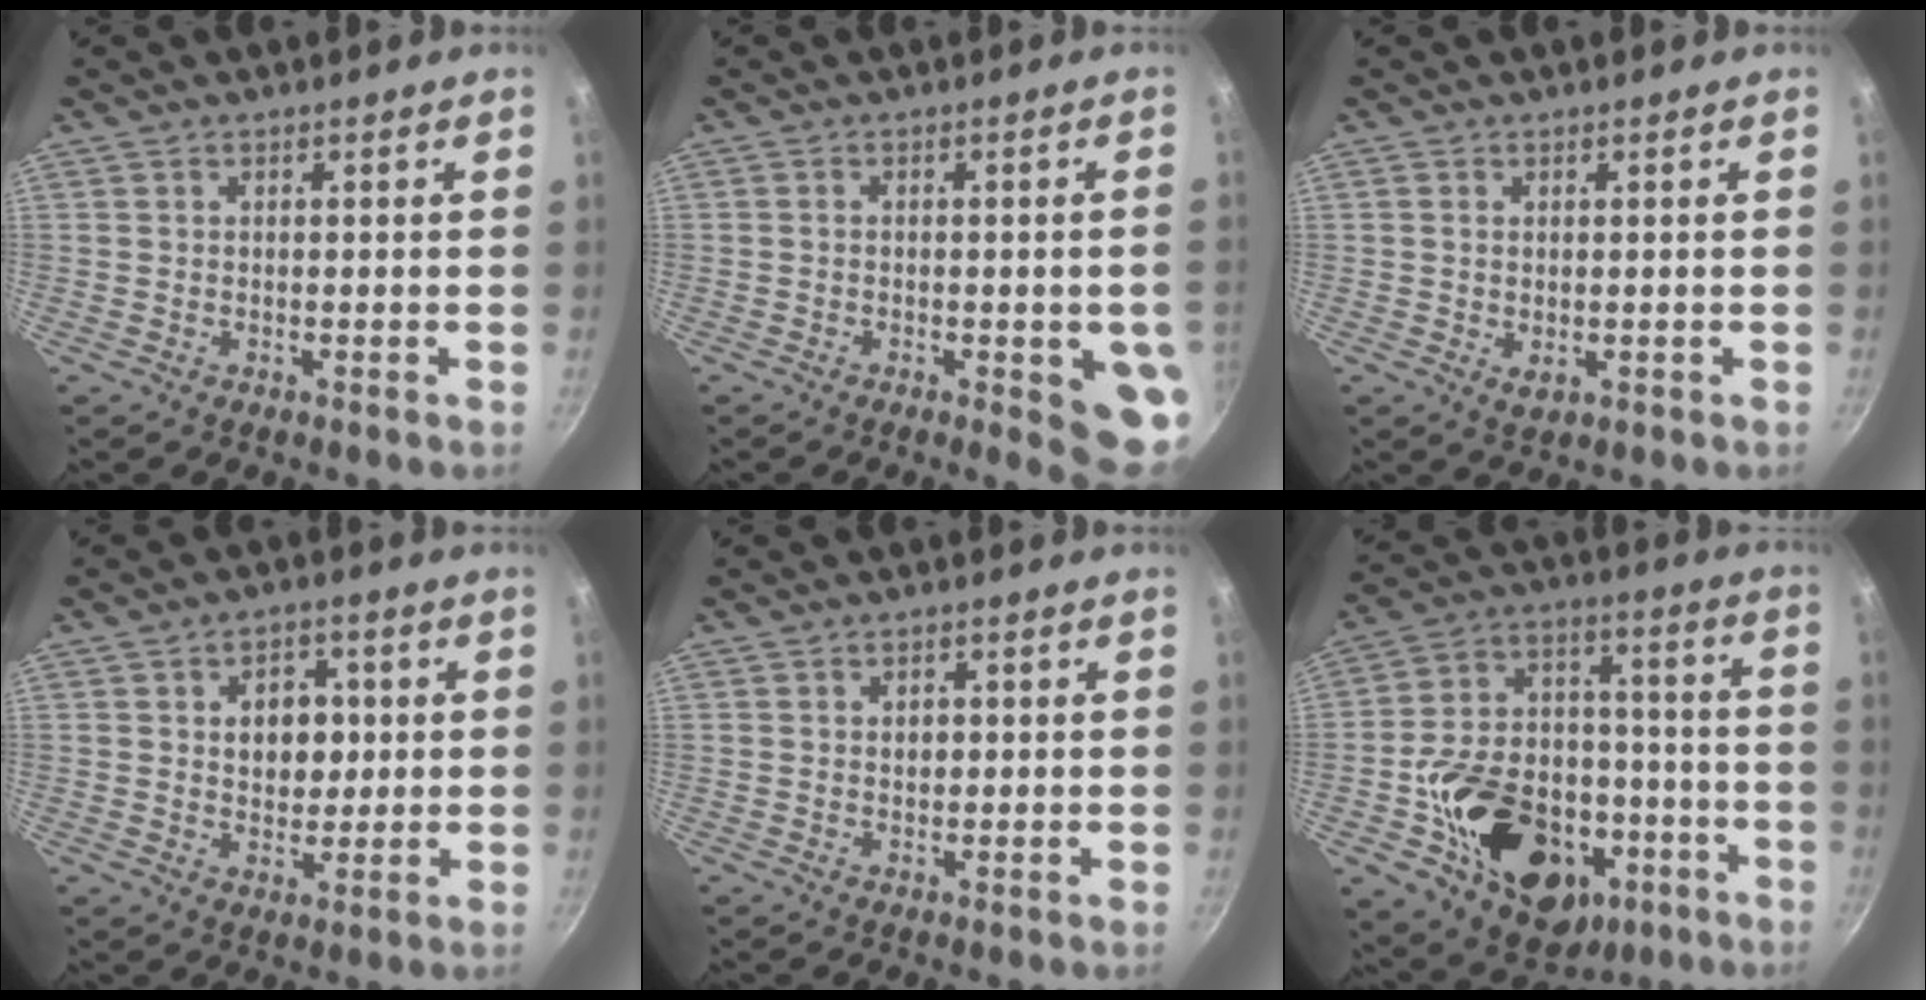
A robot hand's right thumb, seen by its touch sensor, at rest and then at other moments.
{"total": 8.2, "force": [-2.2, 2.6, 7.5], "torque": [-0.065, 0.003, -0.024]}
{"total": 2.2, "force": [0.0, 1.3, 1.7], "torque": [-0.028, -0.006, 0.002]}
{"total": 7.5, "force": [1.3, 5.5, 4.9], "torque": [-0.037, -0.003, 0.020]}
{"total": 1.9, "force": [0.3, 1.5, 1.2], "torque": [-0.009, 0.002, 0.006]}
{"total": 28.7, "force": [-10.1, 19.9, 18.1], "torque": [-0.260, 0.062, -0.135]}